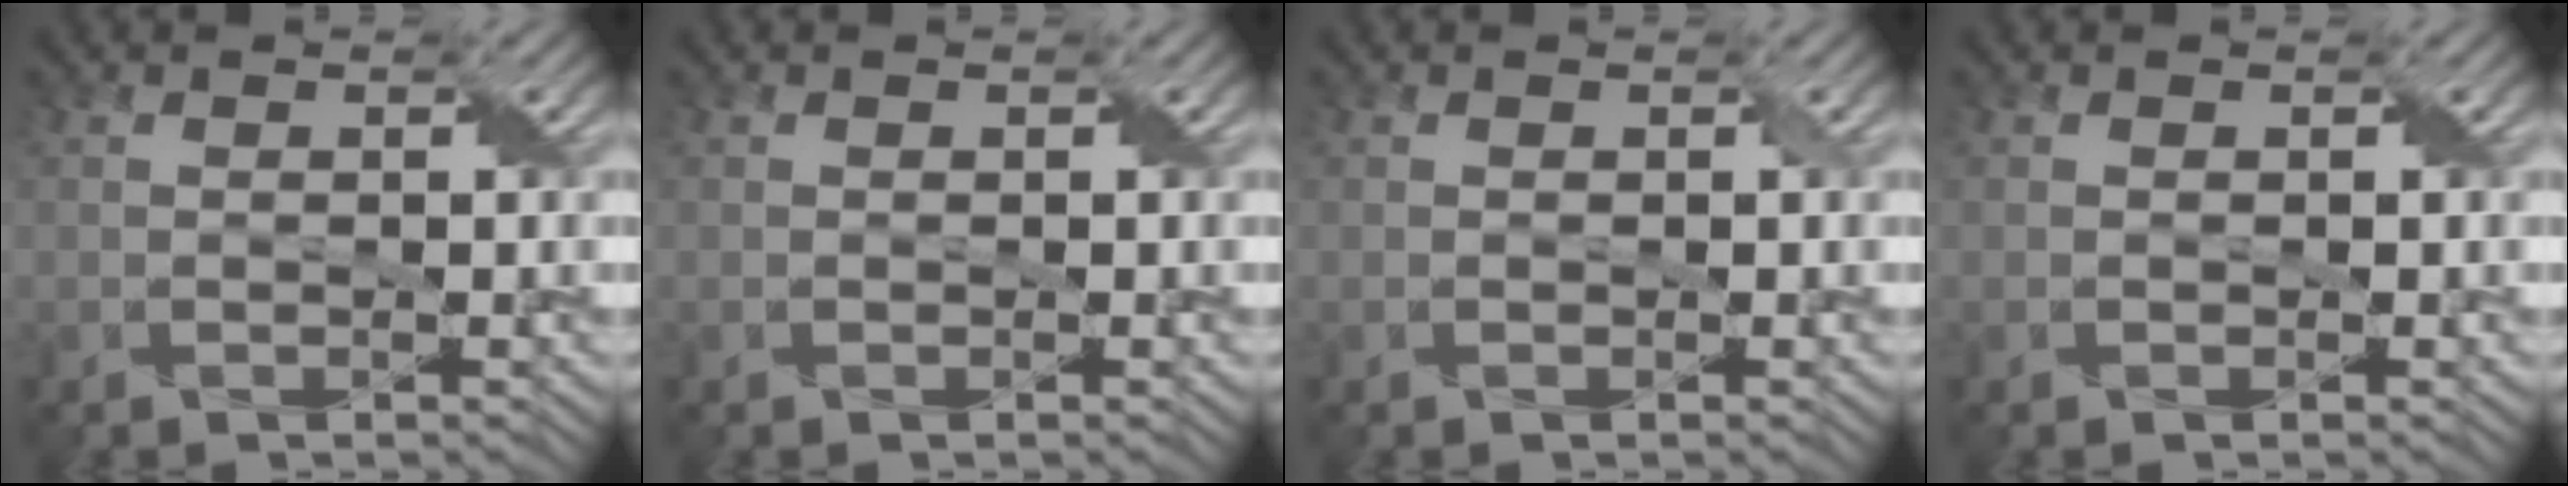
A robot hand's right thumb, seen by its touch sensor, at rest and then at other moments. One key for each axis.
{"total": 0.0}
{"total": 0.0}
{"total": 0.0}